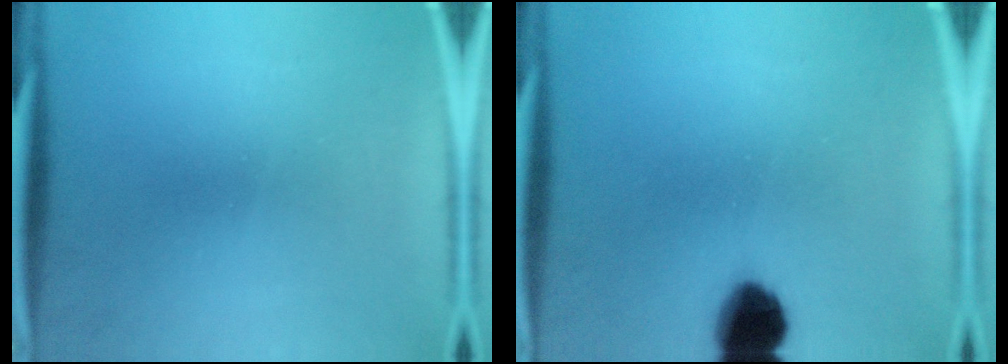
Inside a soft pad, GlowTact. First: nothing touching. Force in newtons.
{"total": 10.5}